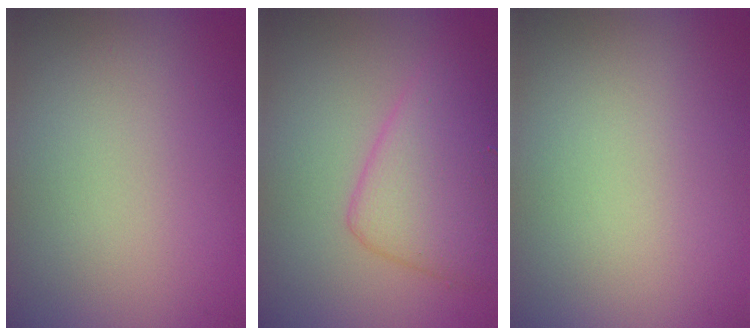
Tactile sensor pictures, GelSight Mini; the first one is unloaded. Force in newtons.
{"total": 5.3, "press": 5.3, "slide": 0.2}
{"total": 0.0}